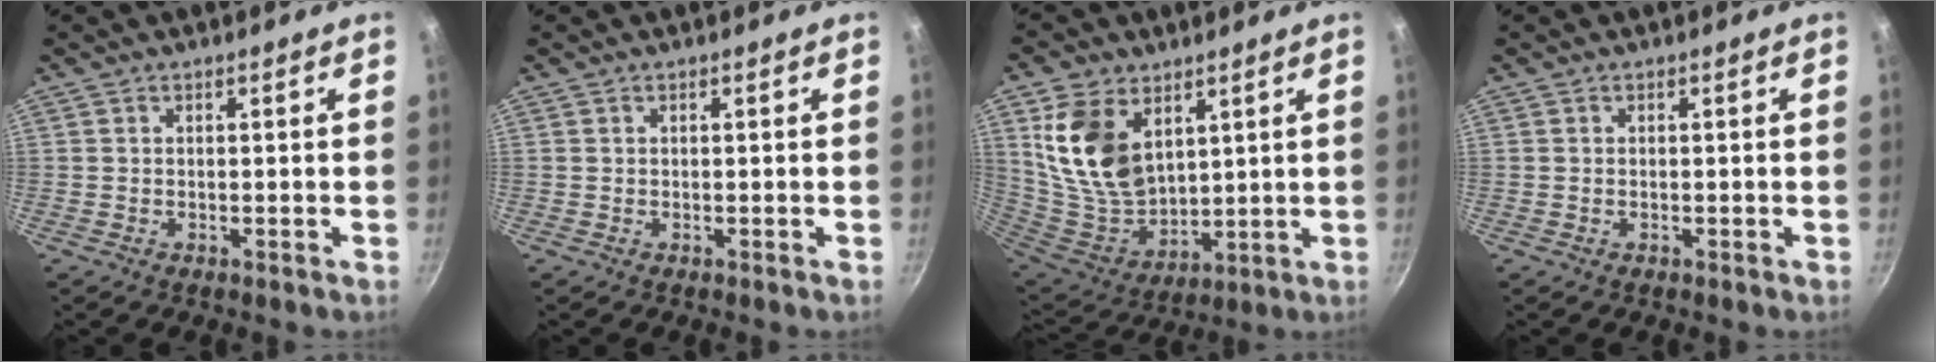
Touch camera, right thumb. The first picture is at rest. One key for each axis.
{"total": 0.0}
{"total": 16.4, "fx": 6.5, "fy": 10.6, "fz": 10.6, "tx": -0.187, "ty": -0.045, "tz": 0.141}
{"total": 0.0}